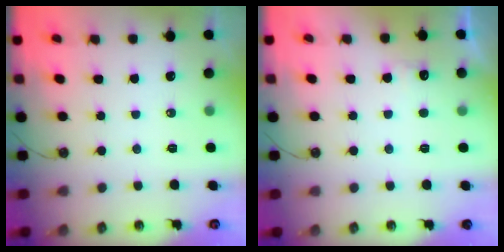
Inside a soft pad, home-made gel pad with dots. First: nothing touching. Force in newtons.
{"total": 6.3, "press": 6.2, "slide": 1.3}